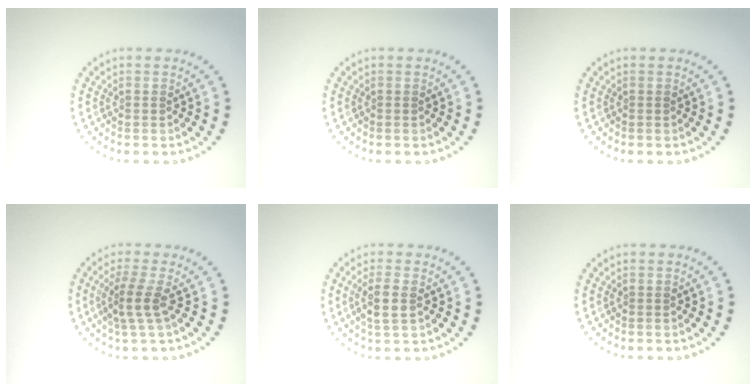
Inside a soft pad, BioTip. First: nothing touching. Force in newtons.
{"total": 0.0}
{"total": 0.0}
{"total": 2.5, "press": 1.8, "slide": 1.7}
{"total": 2.3, "press": 2.0, "slide": 1.0}
{"total": 0.0}